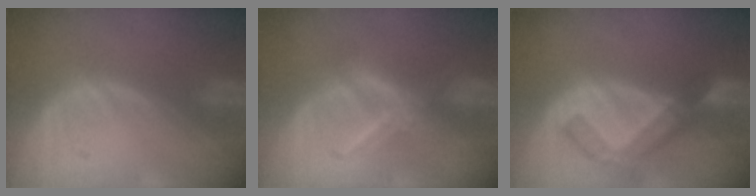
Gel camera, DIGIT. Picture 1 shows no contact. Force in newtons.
{"total": 5.5, "press": 5.4, "slide": 1.1}
{"total": 7.4, "press": 6.4, "slide": 3.6}